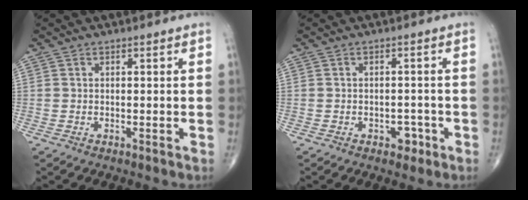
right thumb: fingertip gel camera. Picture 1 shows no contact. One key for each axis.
{"total": 2.7, "fx": -1.3, "fy": 1.8, "fz": 1.5, "tx": -0.005, "ty": 0.009, "tz": -0.015}